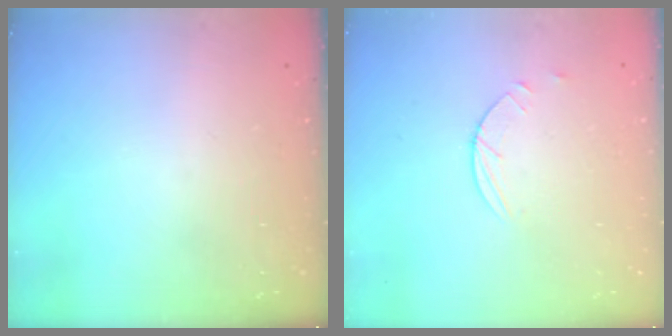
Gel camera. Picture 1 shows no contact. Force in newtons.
{"total": 2.9, "press": 2.8, "slide": 0.3}